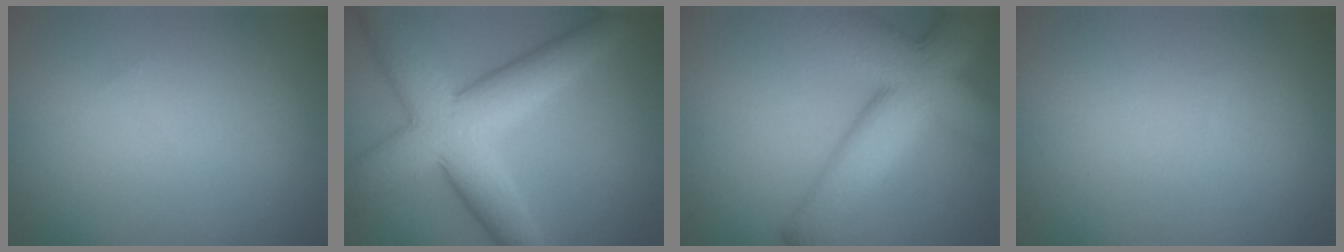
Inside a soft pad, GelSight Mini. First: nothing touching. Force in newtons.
{"total": 8.7, "press": 8.7, "slide": 0.4}
{"total": 10.4, "press": 10.4, "slide": 0.7}
{"total": 0.0}